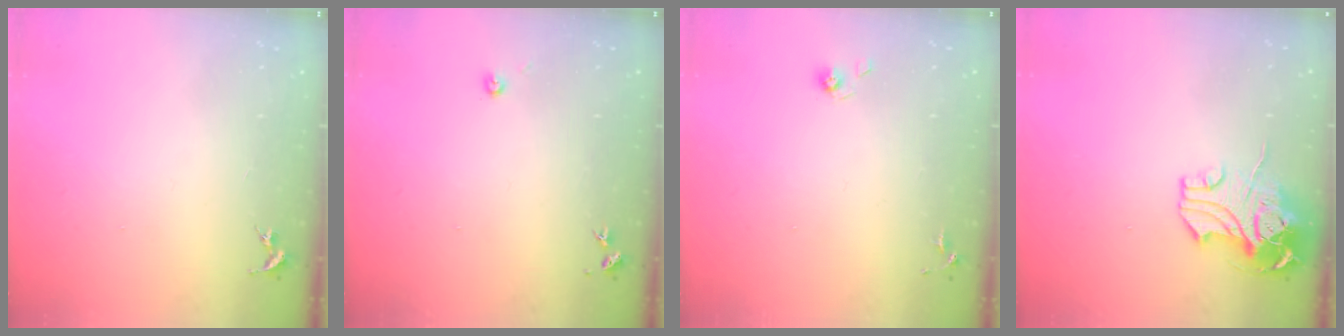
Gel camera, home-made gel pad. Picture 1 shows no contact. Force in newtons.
{"total": 2.7, "press": 2.7, "slide": 0.2}
{"total": 3.9, "press": 3.5, "slide": 1.7}
{"total": 12.2, "press": 12.0, "slide": 2.1}